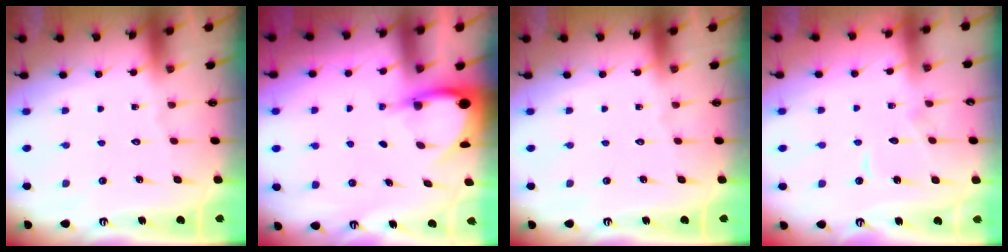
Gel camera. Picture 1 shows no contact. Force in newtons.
{"total": 3.9, "press": 3.9, "slide": 0.3}
{"total": 0.0}
{"total": 4.8, "press": 4.7, "slide": 0.5}